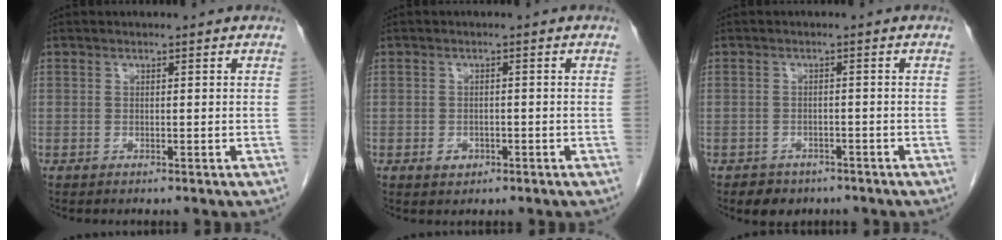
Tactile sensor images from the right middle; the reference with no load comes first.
{"total": 1.8, "force": [-0.8, 1.4, 0.8], "torque": [-0.013, 0.004, -0.006]}
{"total": 3.5, "force": [-2.5, 2.3, 0.6], "torque": [-0.016, 0.005, -0.033]}